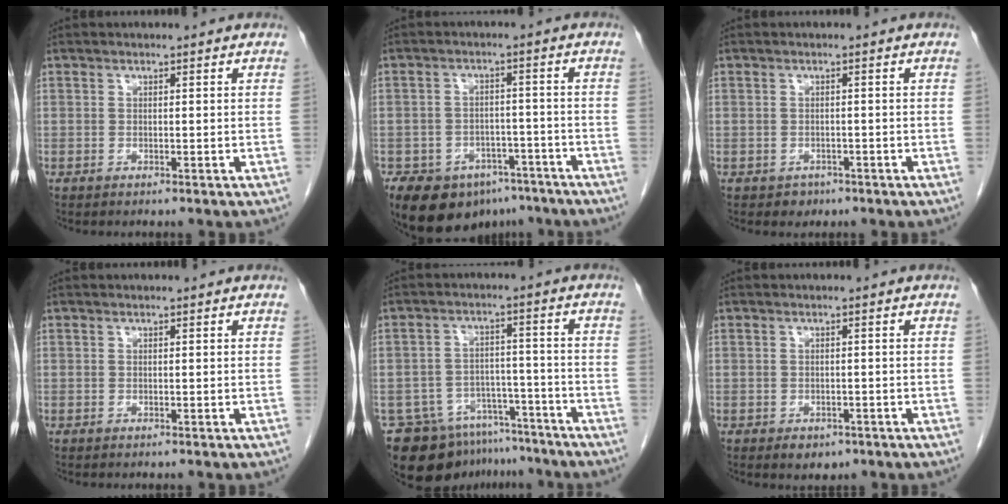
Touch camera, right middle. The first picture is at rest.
{"total": 12.2, "force": [-8.6, 7.0, 5.0], "torque": [-0.074, 0.009, -0.127]}
{"total": 1.6, "force": [-1.0, 1.3, 0.2], "torque": [-0.007, 0.004, -0.012]}
{"total": 0.0}
{"total": 13.0, "force": [-10.4, 7.1, 3.2], "torque": [-0.056, 0.026, -0.152]}
{"total": 2.6, "force": [-1.5, 1.7, 1.2], "torque": [-0.012, 0.001, -0.010]}